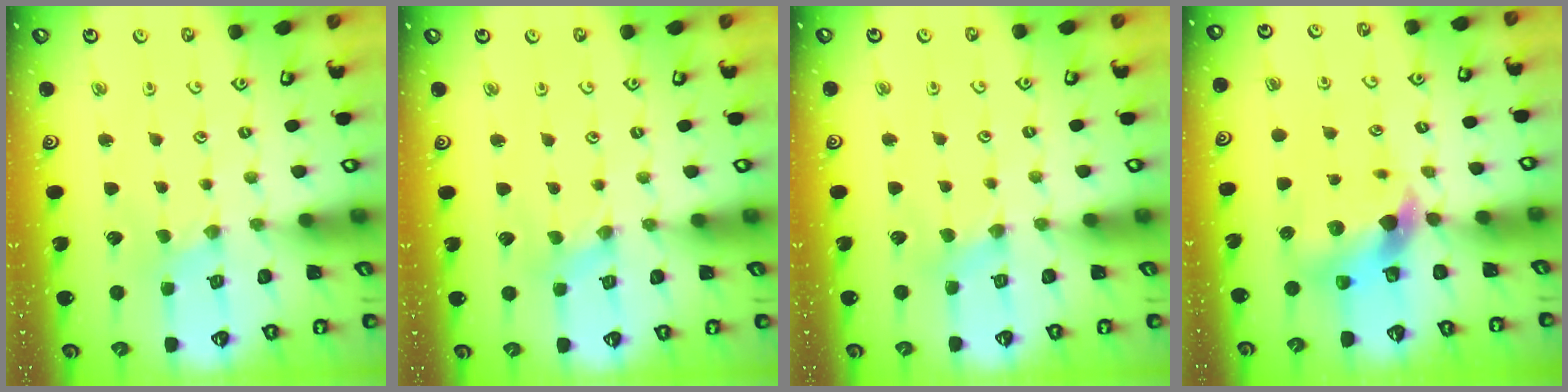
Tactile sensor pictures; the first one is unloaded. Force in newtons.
{"total": 0.0}
{"total": 2.7, "press": 2.7, "slide": 0.4}
{"total": 6.9, "press": 6.8, "slide": 1.0}